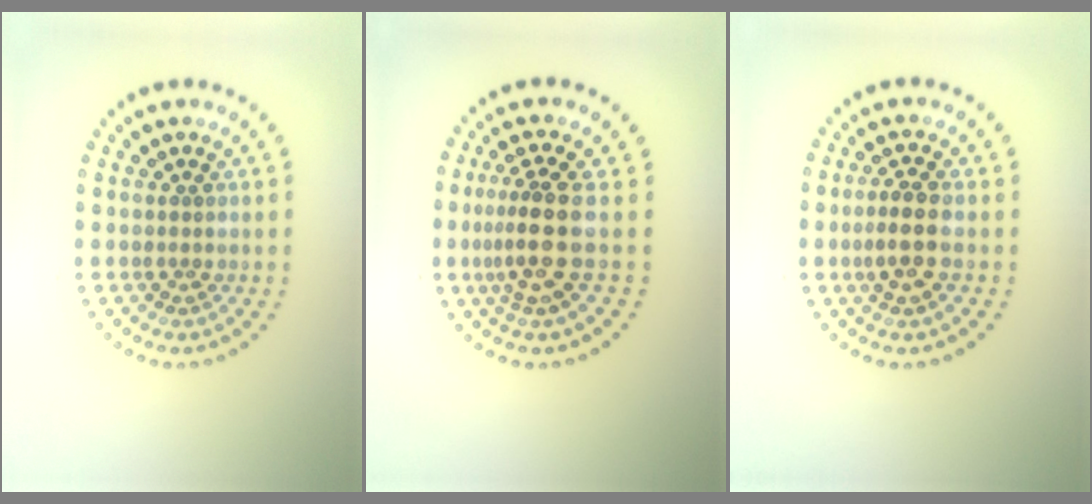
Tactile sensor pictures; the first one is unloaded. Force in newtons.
{"total": 3.6, "press": 2.6, "slide": 2.6}
{"total": 2.7, "press": 2.5, "slide": 0.9}